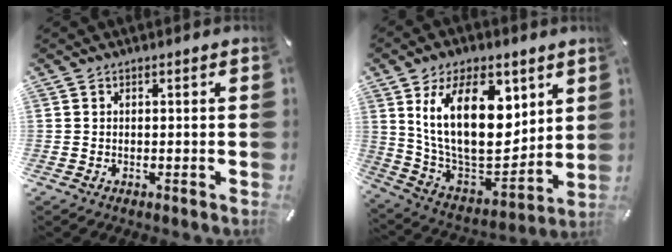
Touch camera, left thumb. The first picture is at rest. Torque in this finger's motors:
{"motor_torque": [3.14, 1.87, 1.09, 0.05, 0.93]}